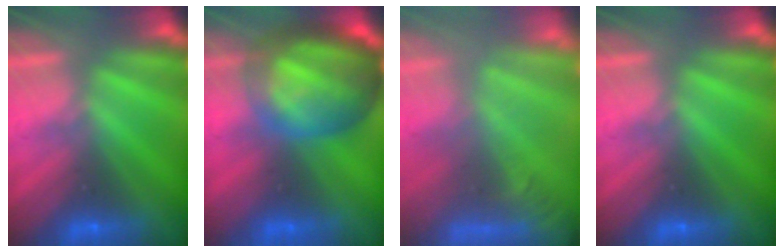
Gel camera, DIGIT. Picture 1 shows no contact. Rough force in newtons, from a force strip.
{"total": 7.2}
{"total": 6.1}
{"total": 0.0}